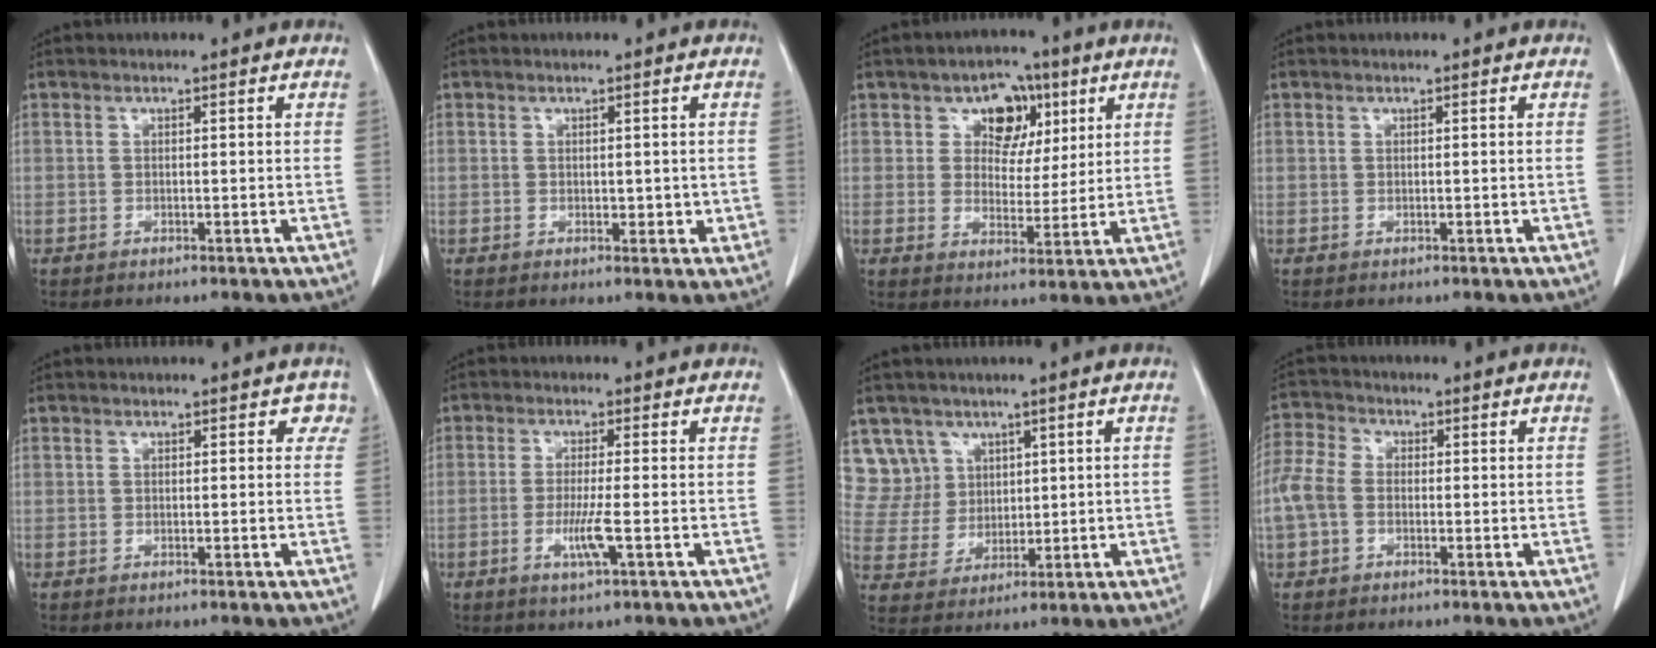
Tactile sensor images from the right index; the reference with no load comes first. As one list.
[{"total": 1.9, "force": [0.0, 1.2, 1.5], "torque": [-0.018, 0.001, 0.005]}, {"total": 7.2, "force": [3.3, 5.2, 3.8], "torque": [-0.043, 0.016, 0.050]}, {"total": 0.0}, {"total": 1.9, "force": [1.0, 1.5, 0.6], "torque": [0.017, 0.004, -0.001]}, {"total": 4.4, "force": [-1.4, -0.2, 4.2], "torque": [-0.084, -0.011, -0.026]}, {"total": 7.4, "force": [4.3, 6.0, -0.4], "torque": [0.008, 0.019, 0.098]}, {"total": 7.2, "force": [-0.9, 5.3, 4.7], "torque": [-0.126, 0.021, -0.023]}]